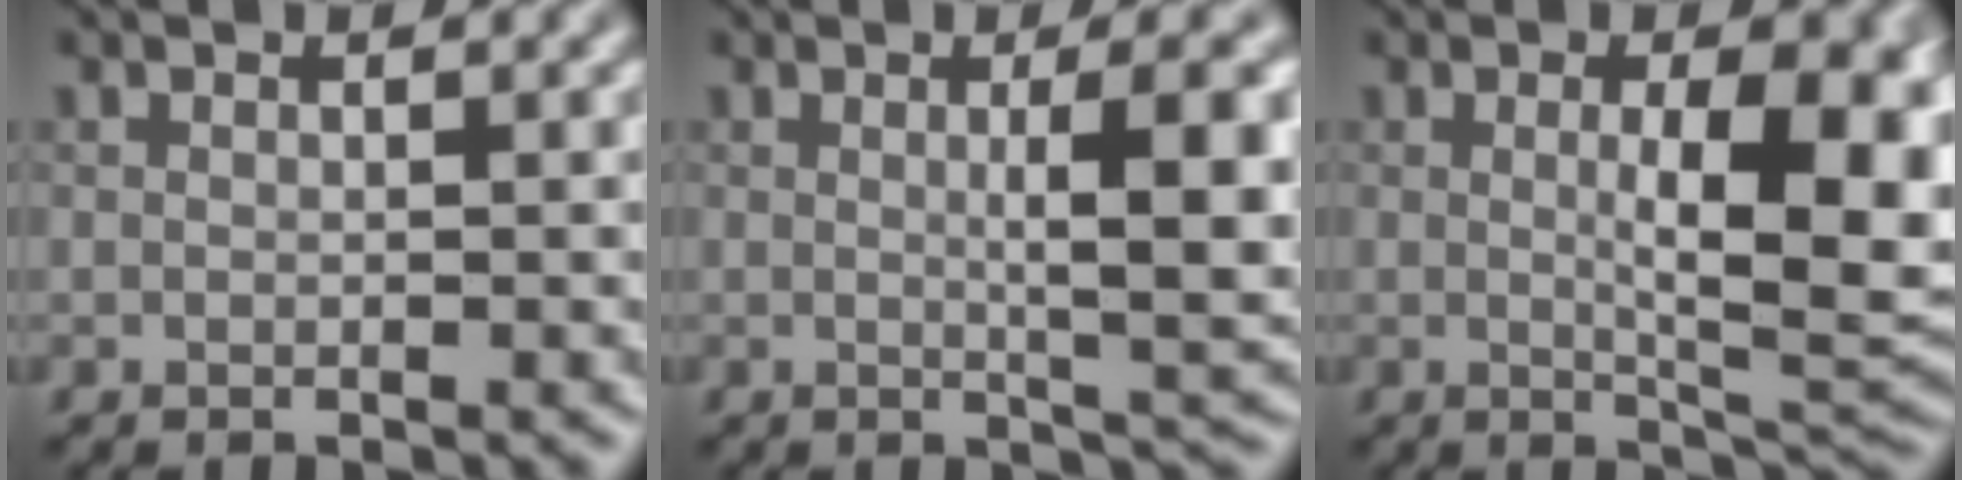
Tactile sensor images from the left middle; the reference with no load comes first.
{"total": 6.1, "force": [0.5, 1.3, 6.0], "torque": [-0.083, 0.001, 0.009]}
{"total": 9.3, "force": [0.6, 2.7, 8.9], "torque": [-0.125, -0.009, 0.015]}